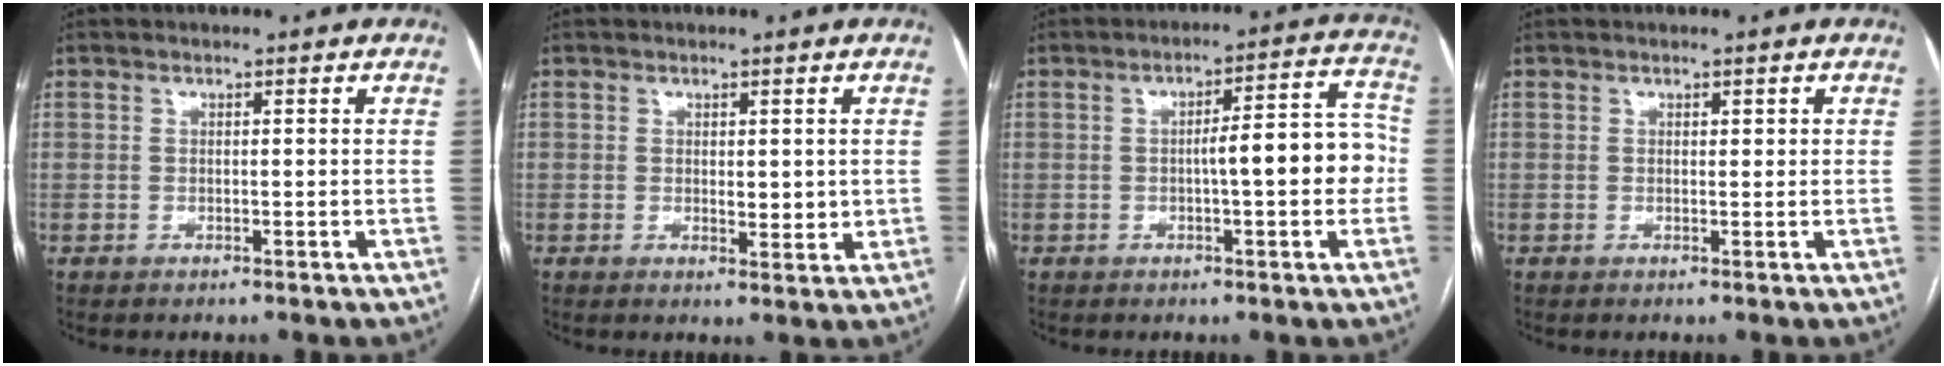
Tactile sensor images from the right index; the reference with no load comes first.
{"total": 2.7, "force": [0.5, 1.4, 2.2], "torque": [-0.029, -0.008, 0.011]}
{"total": 9.2, "force": [-1.0, 1.8, 9.0], "torque": [-0.115, 0.032, -0.013]}
{"total": 0.7, "force": [0.3, 0.4, 0.6], "torque": [-0.007, 0.002, 0.004]}